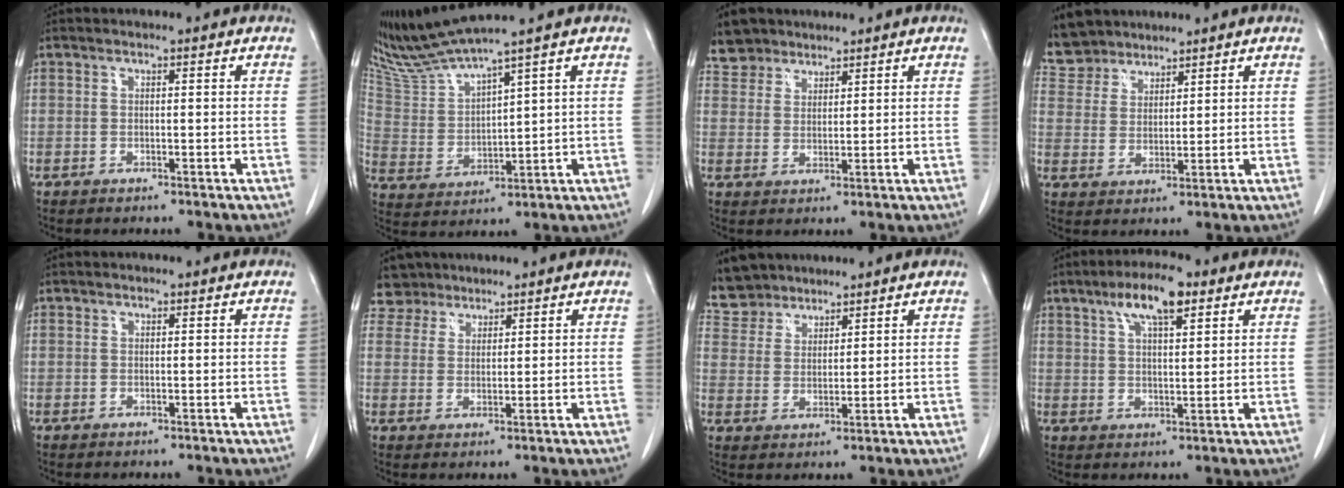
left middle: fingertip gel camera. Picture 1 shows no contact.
{"total": 7.7, "force": [7.2, -2.0, 2.0], "torque": [-0.062, -0.008, 0.159]}
{"total": 5.1, "force": [4.2, 2.9, 0.2], "torque": [-0.006, 0.012, 0.079]}
{"total": 6.3, "force": [5.6, 2.9, 0.1], "torque": [-0.010, 0.014, 0.116]}
{"total": 0.0}
{"total": 4.1, "force": [3.3, 2.2, -0.7], "torque": [0.016, 0.006, 0.062]}
{"total": 6.2, "force": [5.5, 2.8, 0.0], "torque": [-0.007, 0.013, 0.113]}
{"total": 8.0, "force": [4.6, 2.0, 6.2], "torque": [-0.117, 0.013, 0.080]}